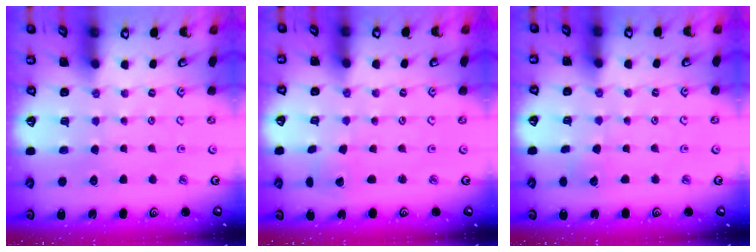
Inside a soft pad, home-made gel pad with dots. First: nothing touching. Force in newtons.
{"total": 1.0, "press": 1.0, "slide": 0.1}
{"total": 2.9, "press": 2.9, "slide": 0.3}